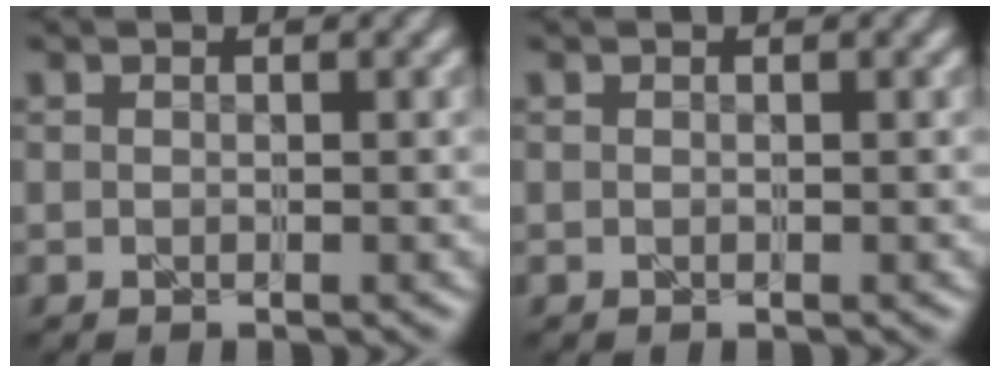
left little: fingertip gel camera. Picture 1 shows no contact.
{"total": 0.0}